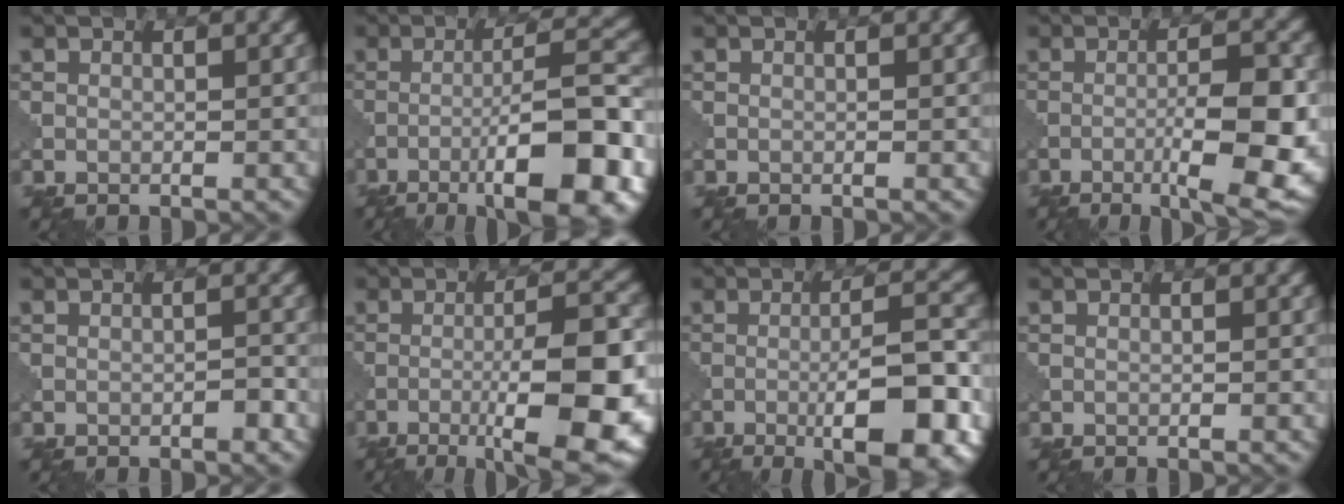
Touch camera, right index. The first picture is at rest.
{"total": 11.1, "force": [-5.1, 2.0, 9.6], "torque": [-0.138, 0.013, -0.077]}
{"total": 0.0}
{"total": 8.4, "force": [-2.9, 1.7, 7.8], "torque": [-0.121, 0.000, -0.043]}
{"total": 1.0, "force": [-0.6, 0.3, 0.8], "torque": [-0.009, 0.004, -0.008]}
{"total": 11.0, "force": [-3.9, 2.3, 10.0], "torque": [-0.148, 0.001, -0.058]}
{"total": 9.3, "force": [-3.3, 2.0, 8.4], "torque": [-0.120, 0.003, -0.050]}
{"total": 0.0}